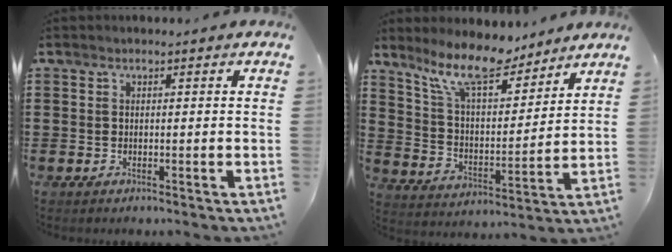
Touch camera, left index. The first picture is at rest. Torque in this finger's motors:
{"motor_torque": [0.02, -1.27, 0.12, 0.02]}